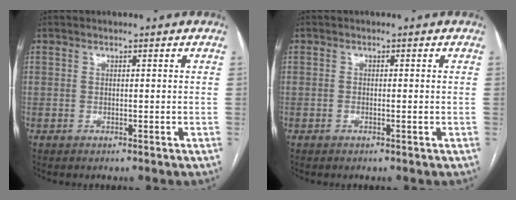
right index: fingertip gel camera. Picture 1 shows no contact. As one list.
[{"total": 0.8, "force": [-0.2, 0.2, 0.8], "torque": [-0.012, 0.004, -0.001]}]